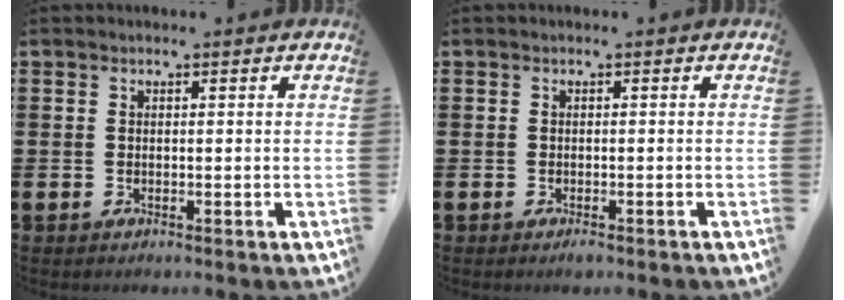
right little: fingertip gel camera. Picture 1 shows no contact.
{"total": 0.5, "force": [-0.3, 0.2, 0.4], "torque": [0.000, -0.004, -0.007]}